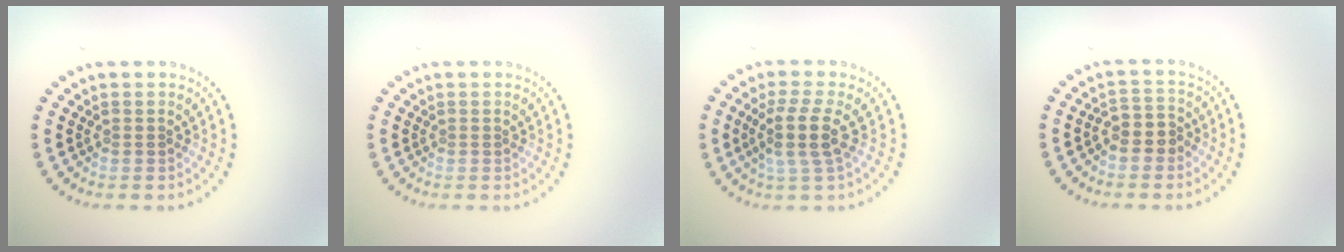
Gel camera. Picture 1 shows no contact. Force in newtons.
{"total": 0.0}
{"total": 3.3, "press": 2.7, "slide": 2.0}
{"total": 2.3, "press": 2.2, "slide": 0.9}